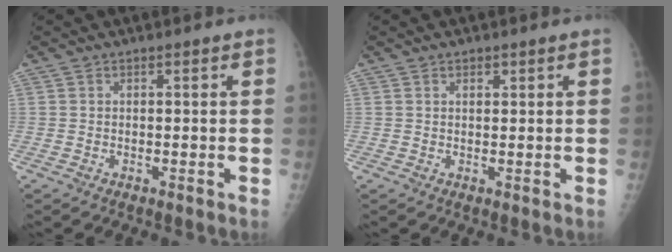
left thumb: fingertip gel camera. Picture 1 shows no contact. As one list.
[{"total": 1.3, "force": [0.8, 0.8, 0.6], "torque": [-0.003, -0.003, 0.011]}]